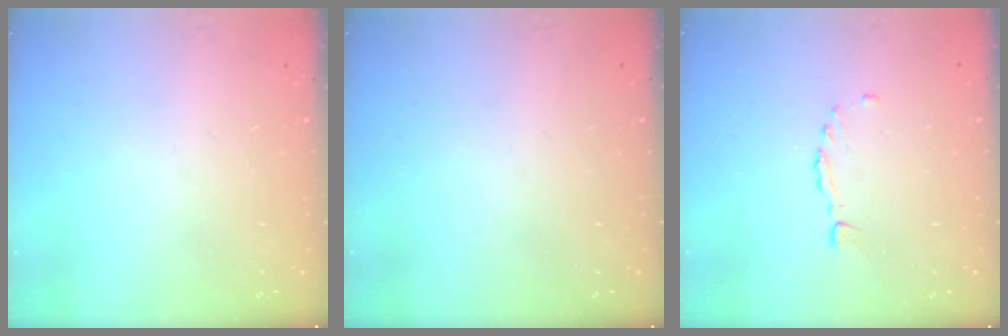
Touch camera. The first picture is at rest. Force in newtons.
{"total": 0.0}
{"total": 1.4, "press": 1.3, "slide": 0.3}